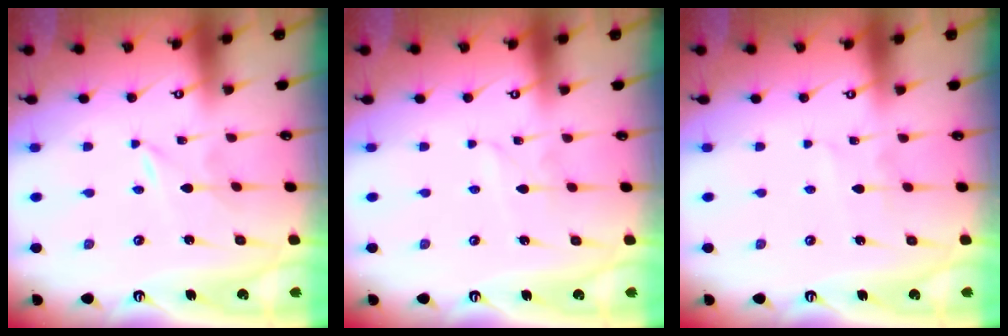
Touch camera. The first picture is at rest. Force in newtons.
{"total": 1.2, "press": 1.2, "slide": 0.1}
{"total": 3.9, "press": 3.9, "slide": 0.3}